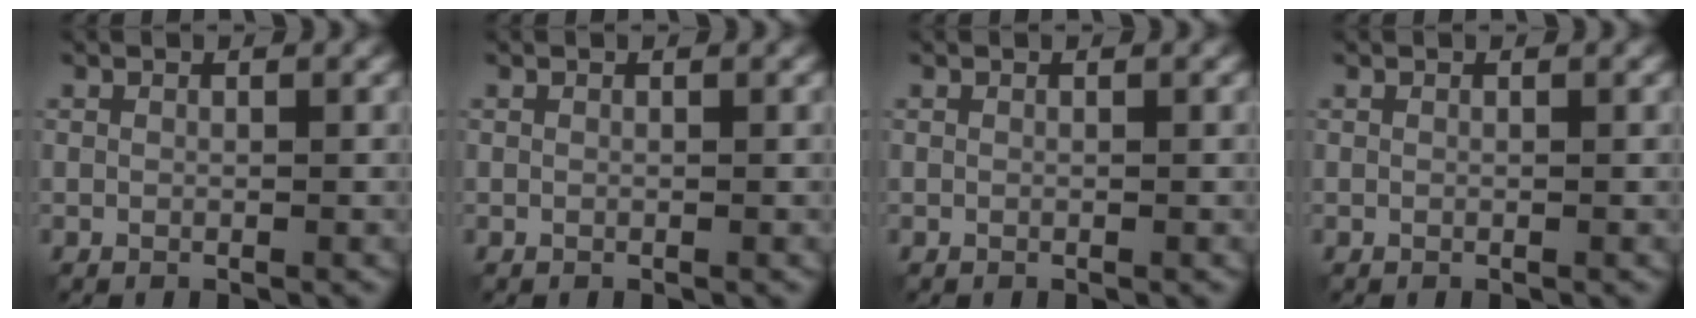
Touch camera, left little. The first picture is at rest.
{"total": 0.0}
{"total": 0.0}
{"total": 0.0}